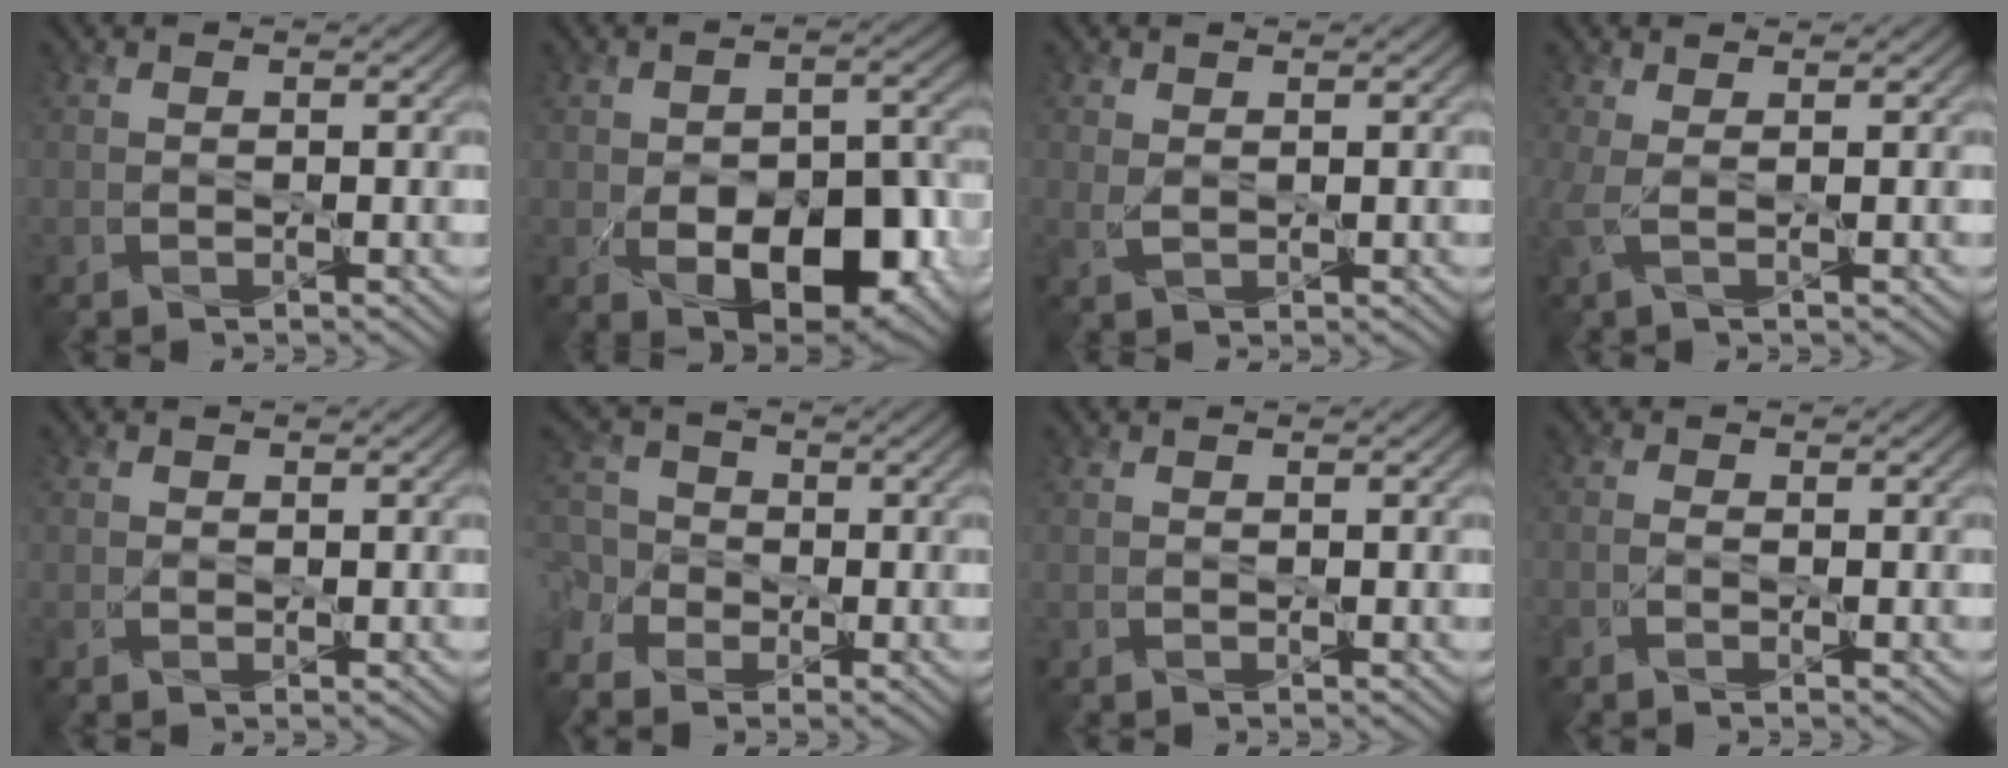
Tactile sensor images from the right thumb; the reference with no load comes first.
{"total": 11.5, "force": [-3.5, 6.6, 8.8], "torque": [-0.137, -0.019, -0.046]}
{"total": 1.5, "force": [0.5, 0.9, 1.0], "torque": [-0.027, -0.002, 0.013]}
{"total": 2.4, "force": [0.5, 0.5, 2.3], "torque": [-0.055, 0.006, 0.005]}
{"total": 0.8, "force": [0.0, 0.8, 0.2], "torque": [-0.006, -0.003, -0.002]}
{"total": 6.1, "force": [-3.2, 4.6, 2.4], "torque": [-0.062, -0.013, -0.067]}
{"total": 0.0}
{"total": 1.2, "force": [-0.7, 0.6, 0.8], "torque": [-0.020, 0.000, -0.017]}